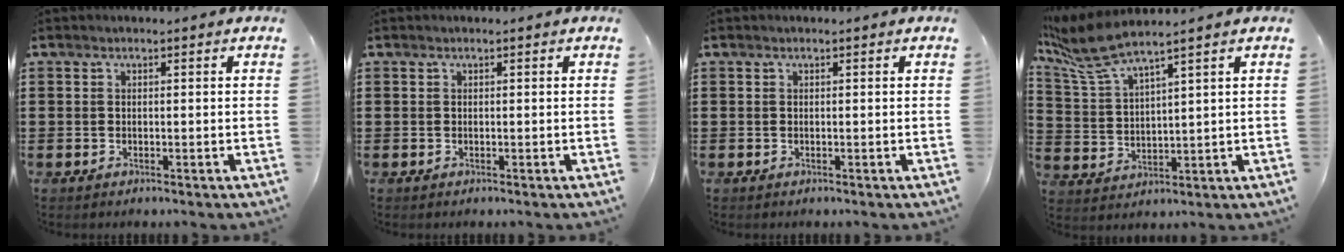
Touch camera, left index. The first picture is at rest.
{"total": 0.0}
{"total": 0.0}
{"total": 7.5, "force": [6.0, 1.0, 4.4], "torque": [-0.118, -0.025, 0.103]}